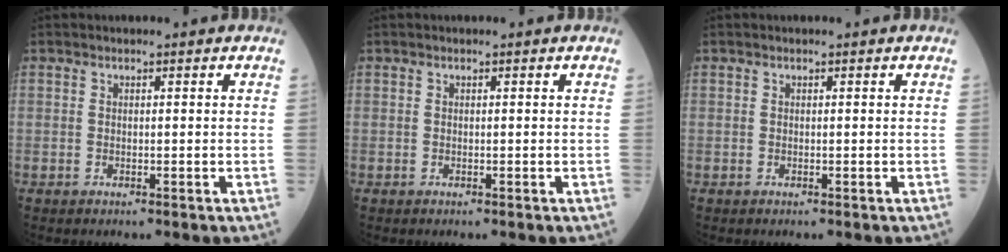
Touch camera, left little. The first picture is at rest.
{"total": 0.0}
{"total": 0.0}